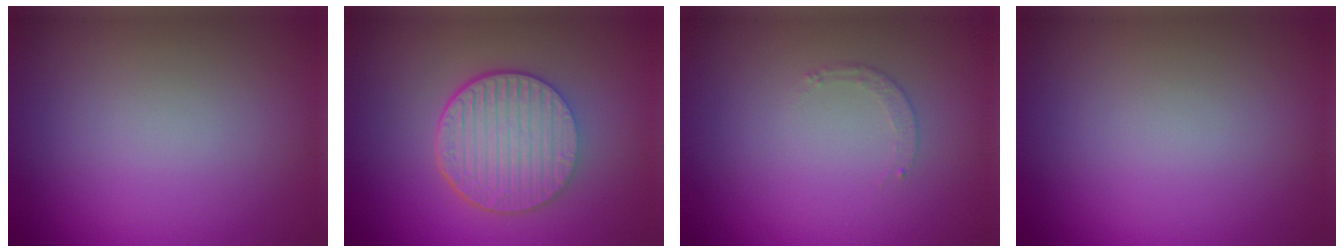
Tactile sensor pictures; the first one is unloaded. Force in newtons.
{"total": 6.5, "press": 4.8, "slide": 4.5}
{"total": 0.6, "press": 0.5, "slide": 0.3}
{"total": 0.0}